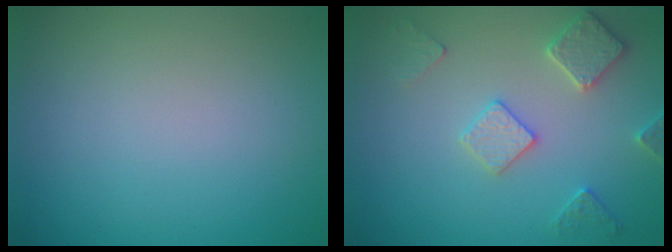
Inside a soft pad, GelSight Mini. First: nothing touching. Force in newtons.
{"total": 2.9, "press": 2.8, "slide": 0.5}